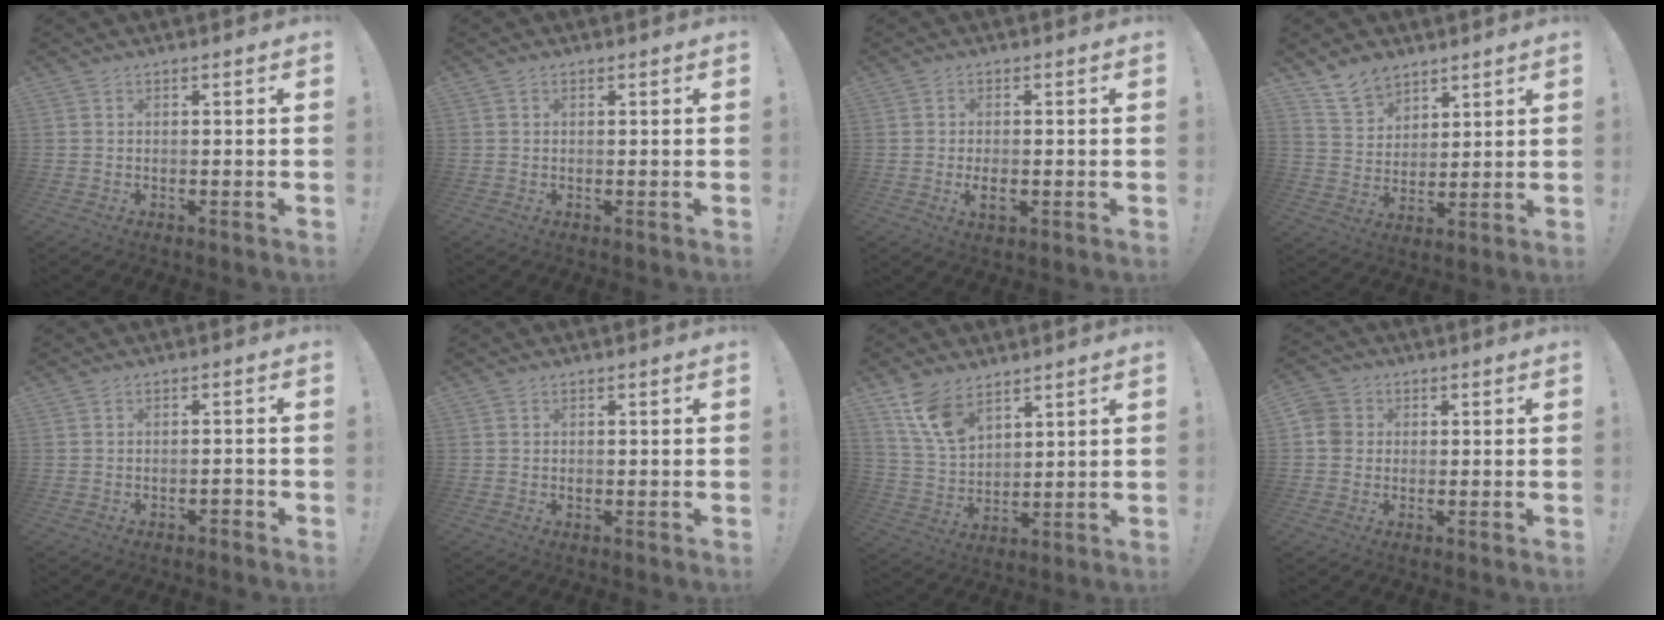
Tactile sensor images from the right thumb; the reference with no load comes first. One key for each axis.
{"total": 0.5, "fx": 0.2, "fy": 0.4, "fz": 0.1, "tx": 0.005, "ty": -0.001, "tz": 0.003}
{"total": 3.6, "fx": -0.8, "fy": 1.7, "fz": 3.0, "tx": -0.054, "ty": 0.004, "tz": -0.015}
{"total": 10.2, "fx": 8.0, "fy": 6.0, "fz": 2.3, "tx": -0.033, "ty": -0.053, "tz": 0.156}
{"total": 1.8, "fx": -1.4, "fy": 0.6, "fz": 1.0, "tx": -0.019, "ty": 0.003, "tz": -0.023}
{"total": 0.5, "fx": -0.2, "fy": 0.5, "fz": 0.1, "tx": 0.001, "ty": 0.001, "tz": -0.004}
{"total": 11.2, "fx": 7.7, "fy": 5.9, "fz": 5.5, "tx": -0.099, "ty": -0.041, "tz": 0.151}
{"total": 5.1, "fx": 0.4, "fy": 4.8, "fz": 1.7, "tx": -0.031, "ty": 0.012, "tz": 0.008}